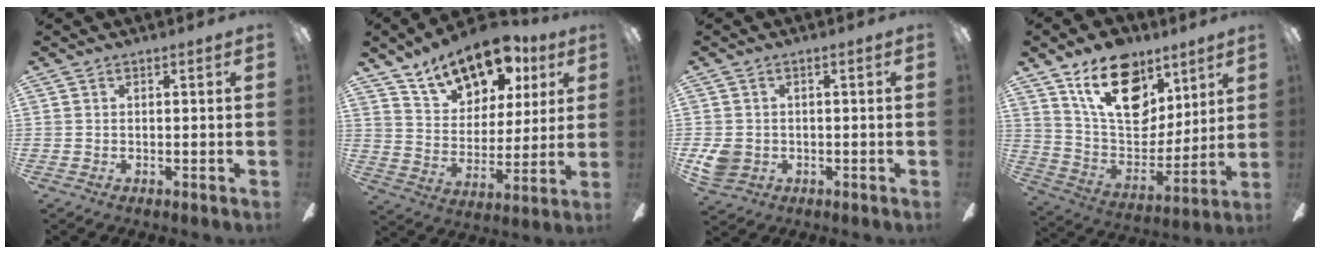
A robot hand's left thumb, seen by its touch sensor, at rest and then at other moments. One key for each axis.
{"total": 16.7, "fx": 12.4, "fy": 8.6, "fz": 7.1, "tx": -0.120, "ty": -0.071, "tz": 0.222}
{"total": 4.4, "fx": -0.8, "fy": 3.8, "fz": 2.0, "tx": -0.039, "ty": 0.003, "tz": -0.016}
{"total": 21.4, "fx": 12.6, "fy": 12.7, "fz": 11.8, "tx": -0.190, "ty": -0.063, "tz": 0.227}